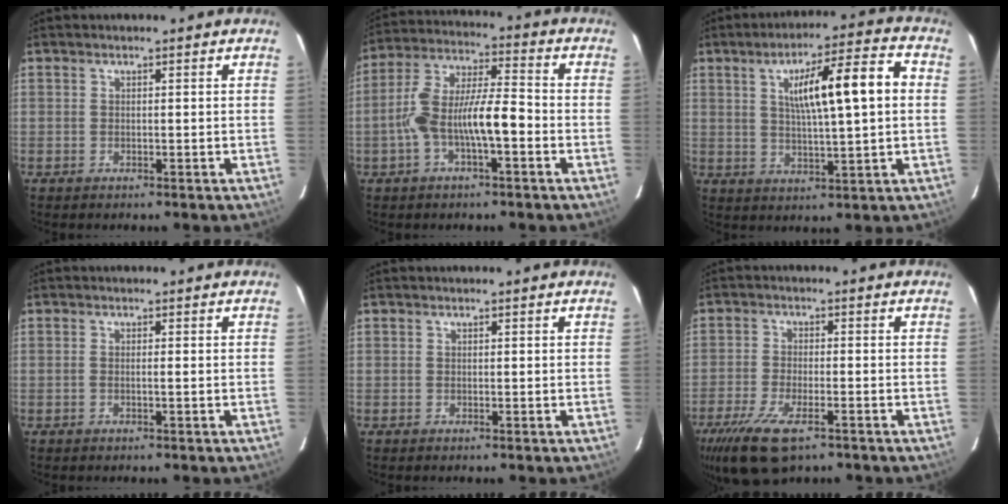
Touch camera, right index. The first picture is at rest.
{"total": 11.0, "force": [-2.9, 2.7, 10.3], "torque": [-0.207, 0.027, -0.053]}
{"total": 12.6, "force": [2.5, 1.3, 12.3], "torque": [-0.194, 0.021, 0.040]}
{"total": 0.6, "force": [-0.2, -0.1, 0.6], "torque": [-0.011, 0.001, -0.004]}
{"total": 0.0}
{"total": 9.6, "force": [-6.3, 2.9, 6.6], "torque": [-0.124, -0.018, -0.106]}